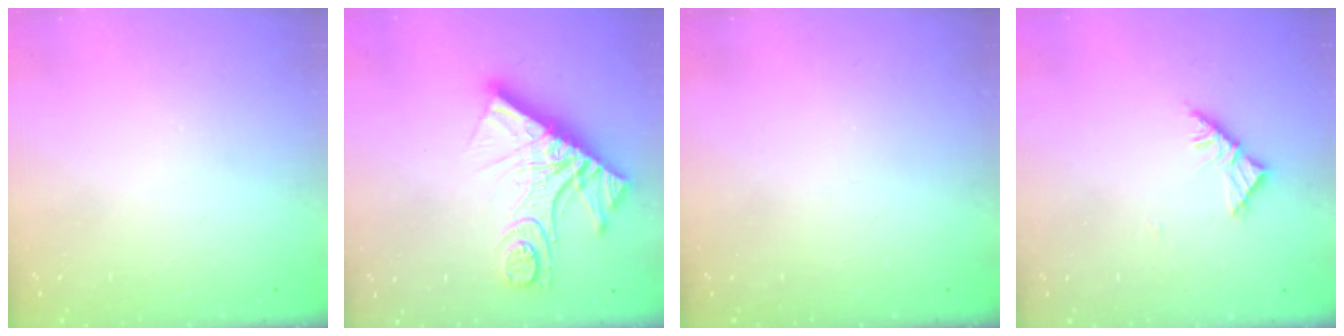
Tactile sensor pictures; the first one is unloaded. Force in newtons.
{"total": 15.7, "press": 15.6, "slide": 1.6}
{"total": 0.0}
{"total": 4.5, "press": 4.3, "slide": 1.0}